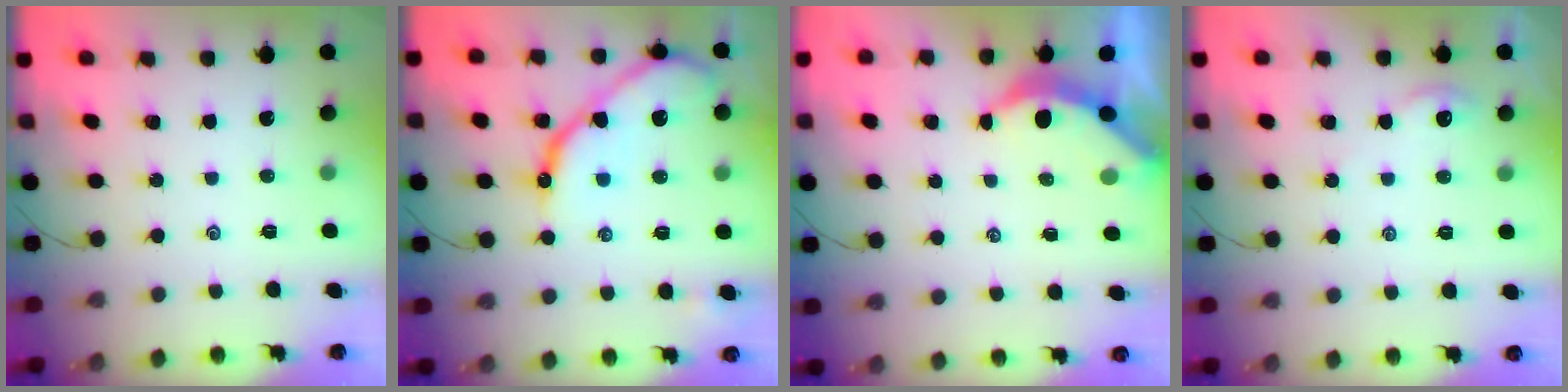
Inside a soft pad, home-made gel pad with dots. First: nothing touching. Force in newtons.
{"total": 12.2, "press": 12.1, "slide": 1.4}
{"total": 4.0, "press": 3.9, "slide": 0.5}
{"total": 2.2, "press": 2.2, "slide": 0.4}